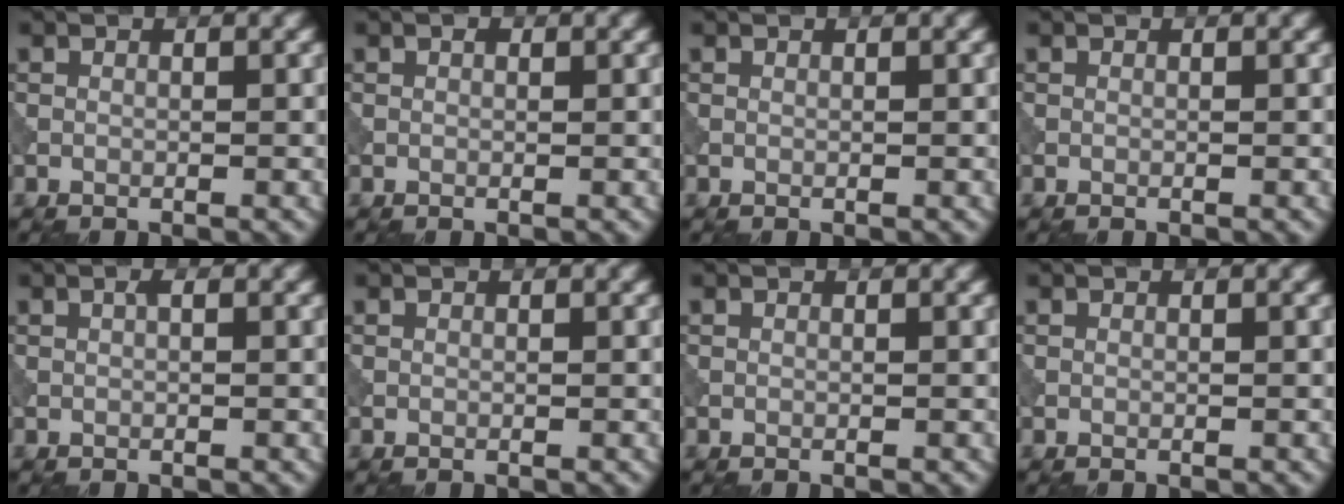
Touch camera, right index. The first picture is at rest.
{"total": 0.5, "force": [0.3, 0.3, 0.4], "torque": [-0.006, 0.002, 0.002]}
{"total": 0.0}
{"total": 0.0}
{"total": 0.5, "force": [0.1, 0.1, 0.5], "torque": [-0.013, 0.004, 0.003]}
{"total": 0.0}
{"total": 0.0}
{"total": 0.0}